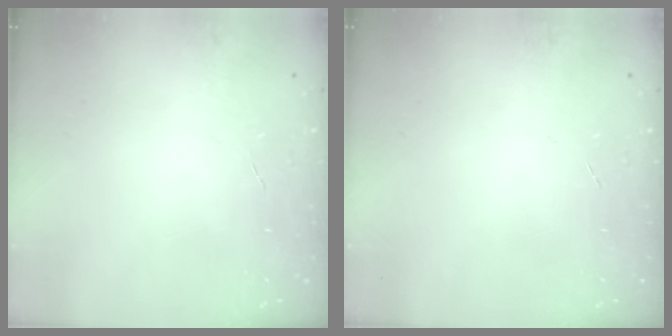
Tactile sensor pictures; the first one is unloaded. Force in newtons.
{"total": 0.0}